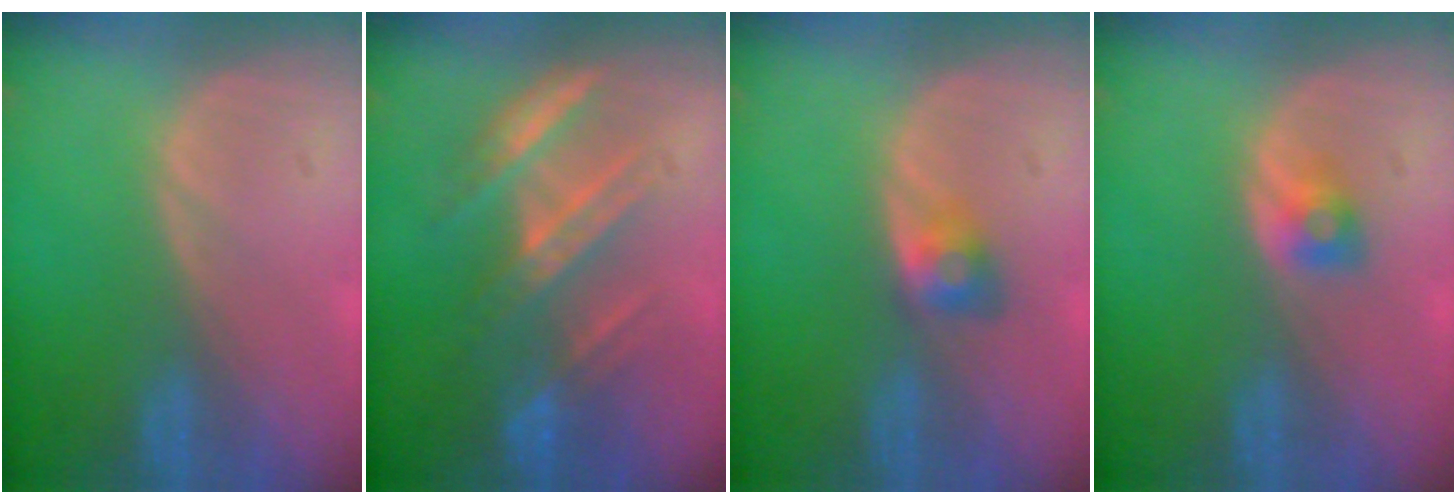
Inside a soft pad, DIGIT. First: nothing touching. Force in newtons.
{"total": 7.1, "press": 6.7, "slide": 2.5}
{"total": 2.8, "press": 2.6, "slide": 1.2}
{"total": 2.0, "press": 2.0, "slide": 0.3}